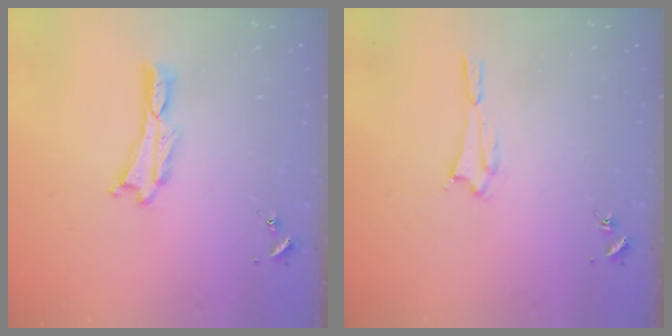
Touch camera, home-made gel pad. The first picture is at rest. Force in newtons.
{"total": 1.6, "press": 1.6, "slide": 0.1}